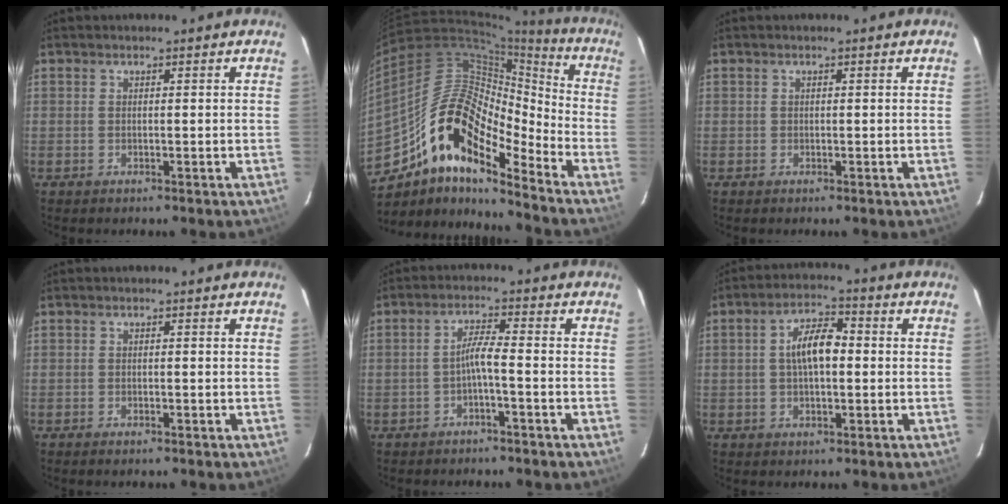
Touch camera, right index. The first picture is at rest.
{"total": 18.6, "force": [-12.2, 6.6, 12.4], "torque": [-0.211, 0.000, -0.238]}
{"total": 0.0}
{"total": 0.9, "force": [-0.8, 0.2, 0.5], "torque": [-0.010, -0.001, -0.014]}
{"total": 3.1, "force": [-1.6, -0.2, 2.7], "torque": [-0.058, 0.008, -0.030]}
{"total": 7.3, "force": [0.3, 3.4, 6.4], "torque": [-0.120, 0.017, 0.008]}